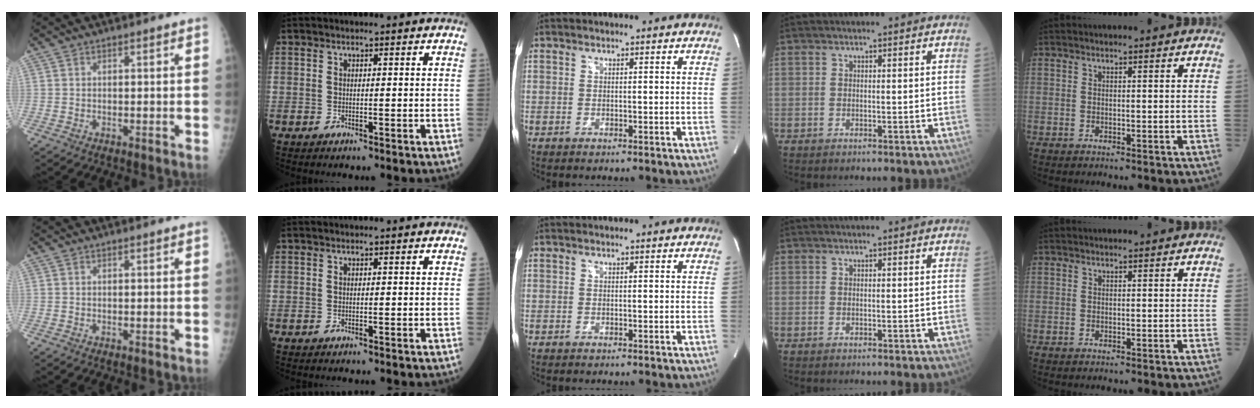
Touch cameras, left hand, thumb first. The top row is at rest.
{}